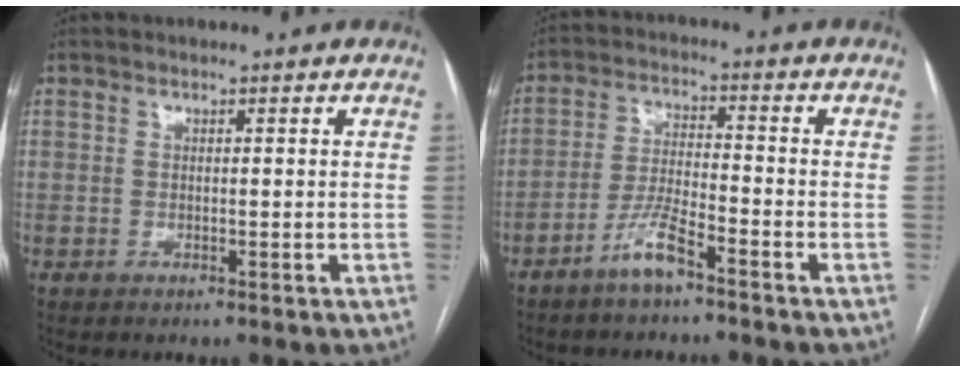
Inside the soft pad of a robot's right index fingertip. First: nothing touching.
{"total": 5.8, "force": [-4.1, 0.5, 4.0], "torque": [-0.089, -0.003, -0.082]}